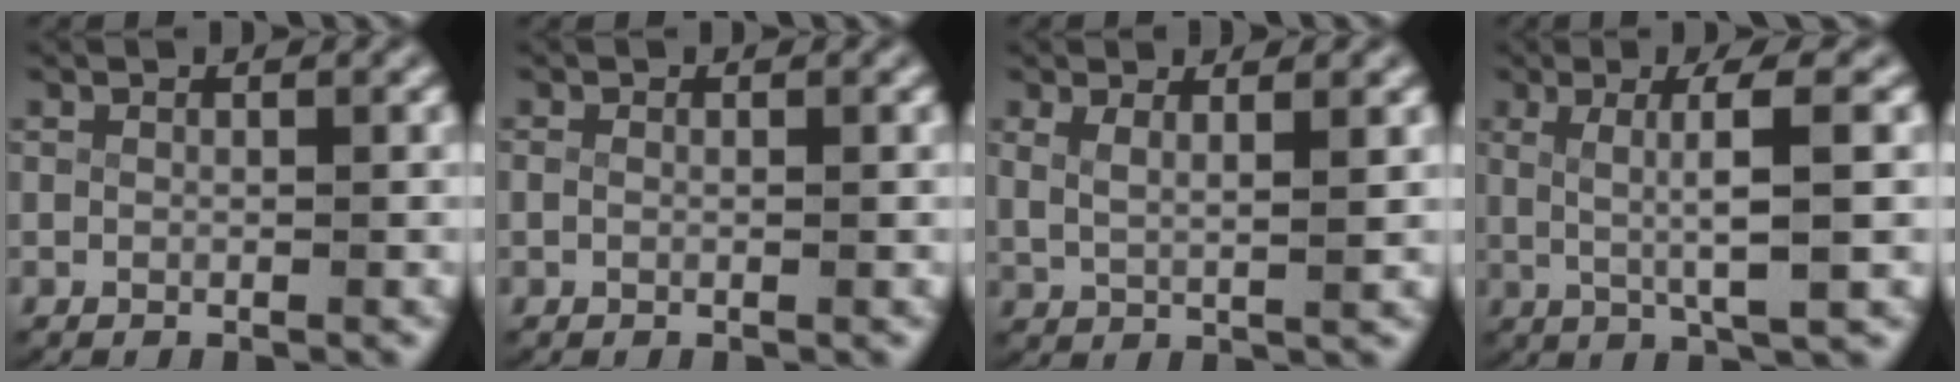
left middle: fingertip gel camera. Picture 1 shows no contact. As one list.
[{"total": 0.6, "force": [-0.2, 0.3, 0.5], "torque": [-0.014, -0.005, 0.000]}, {"total": 2.7, "force": [1.5, 1.1, 2.0], "torque": [-0.047, -0.009, 0.035]}, {"total": 5.3, "force": [1.0, 0.3, 5.2], "torque": [-0.080, -0.002, 0.022]}]